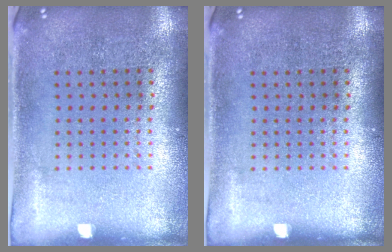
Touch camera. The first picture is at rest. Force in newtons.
{"total": 0.0}